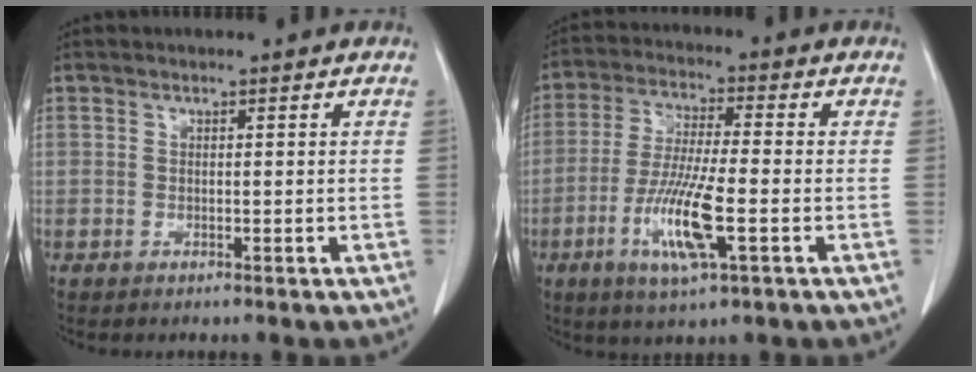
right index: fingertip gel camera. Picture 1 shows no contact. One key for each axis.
{"total": 10.8, "fx": -3.7, "fy": 1.2, "fz": 10.1, "tx": -0.199, "ty": -0.015, "tz": -0.071}